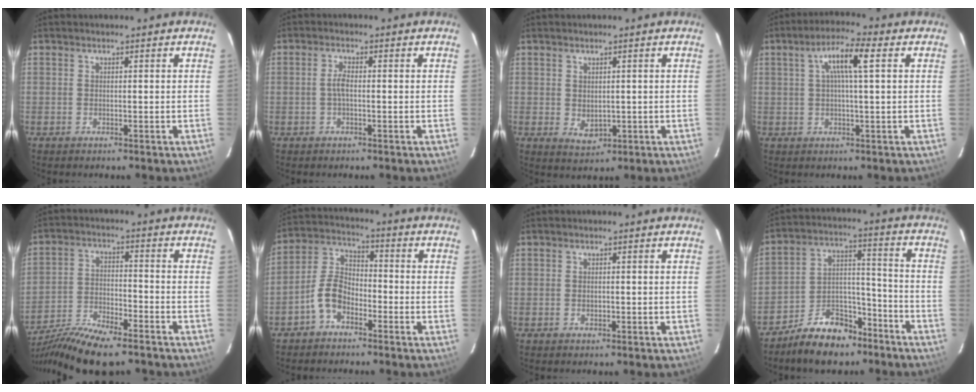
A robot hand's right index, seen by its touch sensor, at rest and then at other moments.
{"total": 2.3, "force": [-0.3, 0.7, 2.1], "torque": [-0.045, 0.005, -0.006]}
{"total": 3.1, "force": [0.2, 2.5, 1.9], "torque": [-0.031, -0.006, 0.012]}
{"total": 7.0, "force": [1.9, 0.8, 6.7], "torque": [-0.121, 0.013, 0.033]}
{"total": 15.9, "force": [-13.1, 3.3, 8.3], "torque": [-0.179, -0.033, -0.234]}
{"total": 7.1, "force": [-4.1, 4.2, 4.0], "torque": [-0.091, 0.020, -0.086]}
{"total": 0.9, "force": [-0.2, 0.5, 0.6], "torque": [-0.010, 0.001, -0.004]}
{"total": 12.4, "force": [-9.3, 6.4, 5.1], "torque": [-0.099, 0.042, -0.145]}